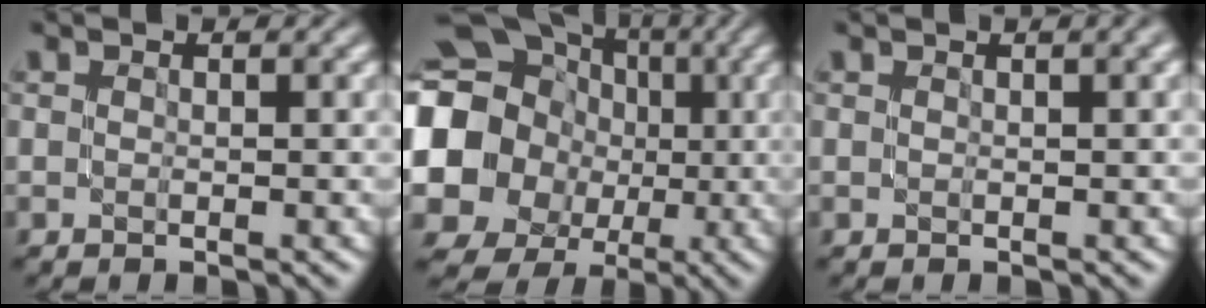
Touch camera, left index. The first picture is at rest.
{"total": 18.5, "force": [1.6, 17.2, 6.8], "torque": [-0.174, 0.022, -0.005]}
{"total": 3.5, "force": [1.6, 1.4, 2.7], "torque": [-0.012, 0.008, 0.002]}